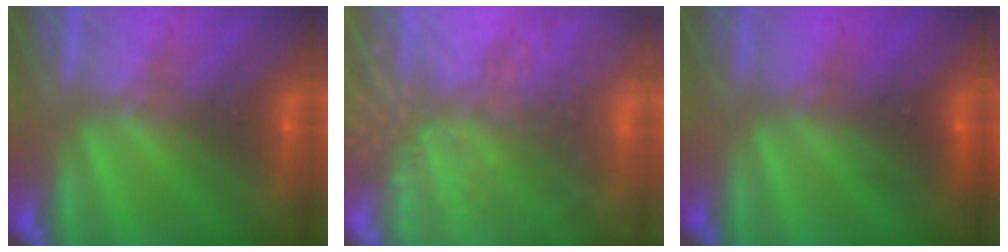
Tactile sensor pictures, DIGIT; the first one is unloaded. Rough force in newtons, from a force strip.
{"total": 7.8}
{"total": 2.5}